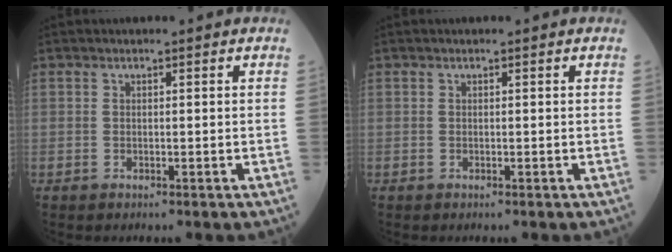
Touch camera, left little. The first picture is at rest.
{"total": 0.0}